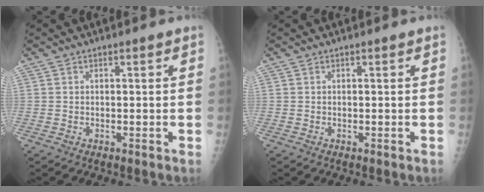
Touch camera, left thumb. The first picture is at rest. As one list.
[{"total": 0.0}]